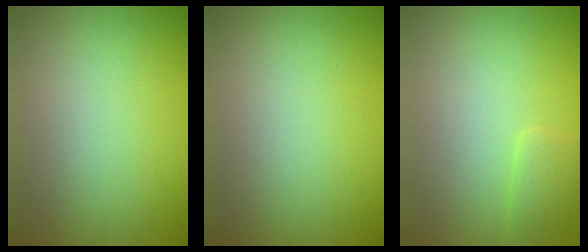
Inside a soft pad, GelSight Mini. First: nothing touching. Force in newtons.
{"total": 0.0}
{"total": 1.4, "press": 1.4, "slide": 0.1}